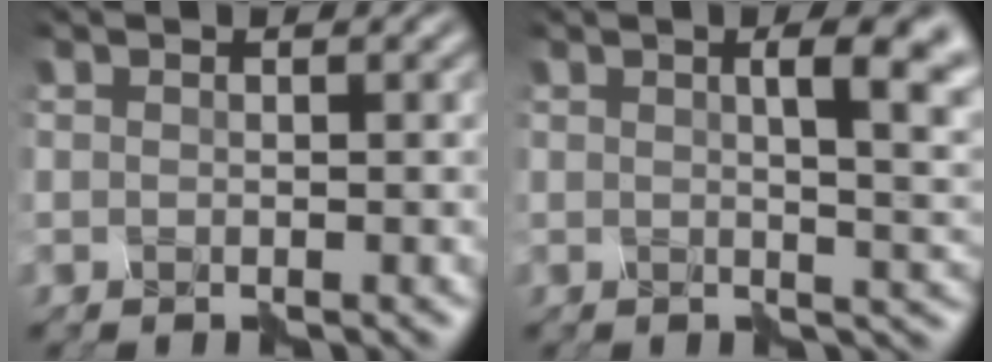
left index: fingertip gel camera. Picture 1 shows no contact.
{"total": 8.0, "force": [2.3, 3.3, 6.9], "torque": [-0.036, 0.035, 0.024]}